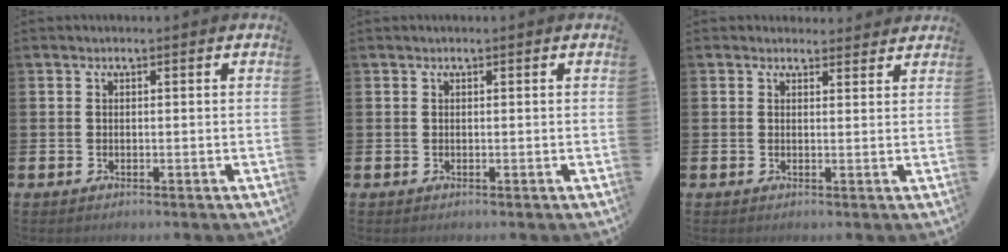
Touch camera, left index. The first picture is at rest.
{"total": 0.0}
{"total": 1.8, "force": [1.7, 0.6, -0.1], "torque": [0.006, -0.006, 0.030]}